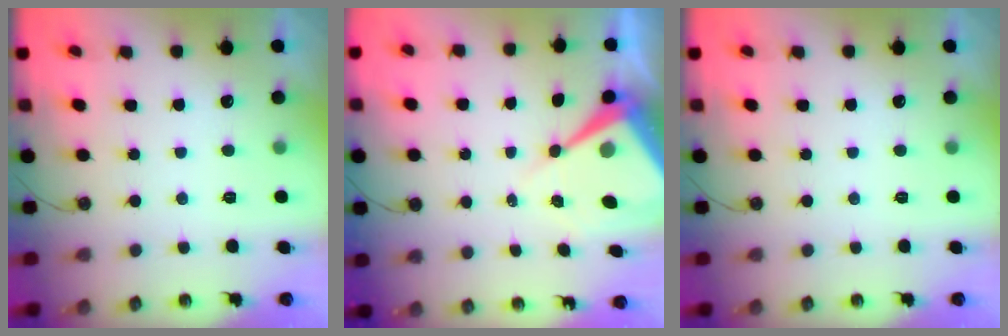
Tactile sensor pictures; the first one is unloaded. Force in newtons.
{"total": 9.7, "press": 9.7, "slide": 0.9}
{"total": 0.0}